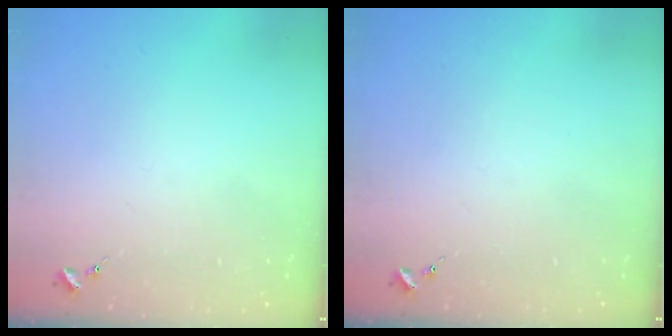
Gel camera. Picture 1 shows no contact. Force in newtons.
{"total": 0.0}